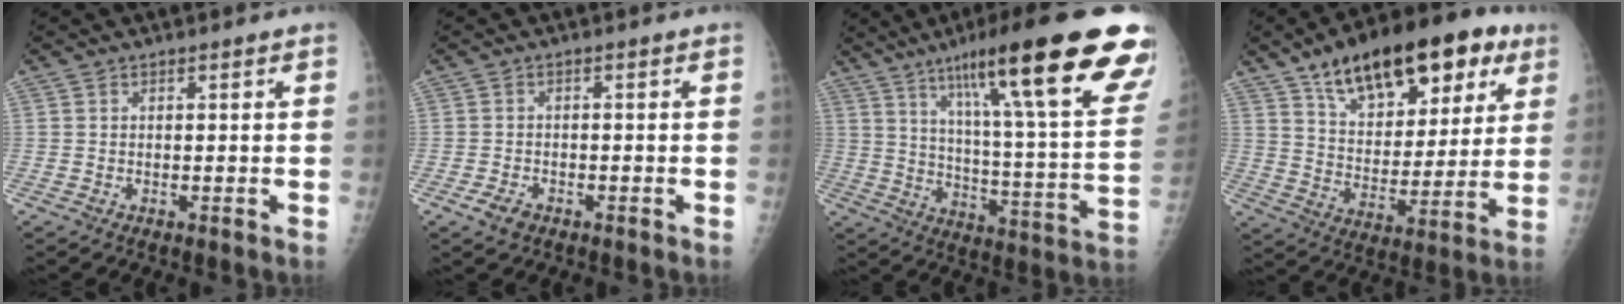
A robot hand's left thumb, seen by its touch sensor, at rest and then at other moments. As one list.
[{"total": 2.9, "force": [-1.7, 1.8, 1.5], "torque": [-0.028, 0.007, -0.028]}, {"total": 30.4, "force": [17.7, 4.6, 24.3], "torque": [-0.318, -0.040, 0.261]}, {"total": 24.4, "force": [13.4, 12.1, 16.4], "torque": [-0.214, -0.015, 0.211]}]